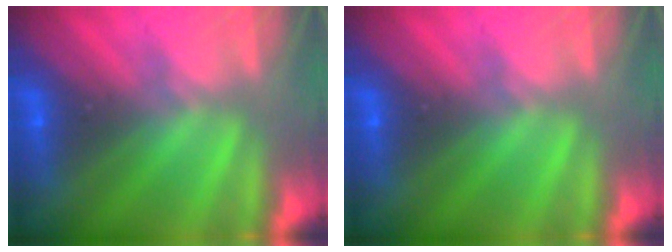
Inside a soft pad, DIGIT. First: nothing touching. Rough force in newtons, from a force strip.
{"total": 0.0}